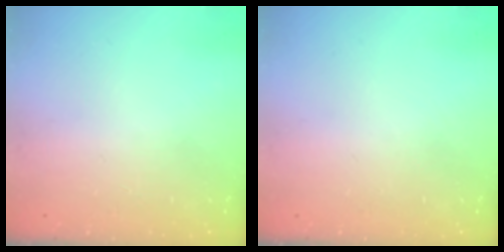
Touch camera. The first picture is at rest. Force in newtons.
{"total": 0.0}